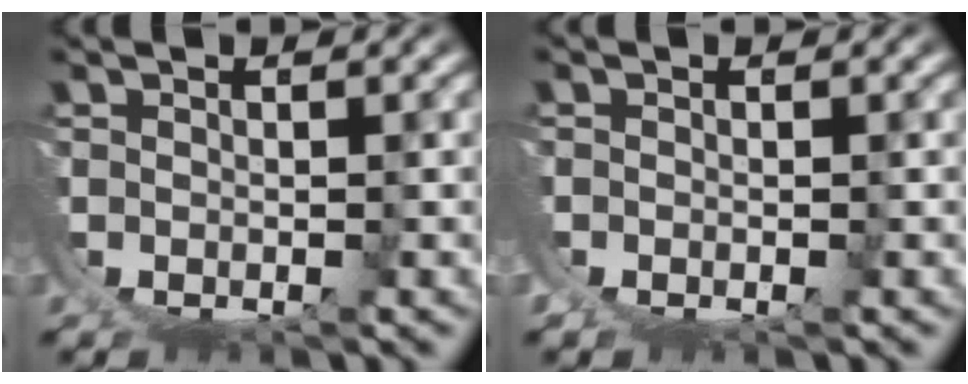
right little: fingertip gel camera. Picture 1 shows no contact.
{"total": 1.1, "force": [-0.2, 0.8, 0.6], "torque": [-0.019, -0.003, -0.003]}